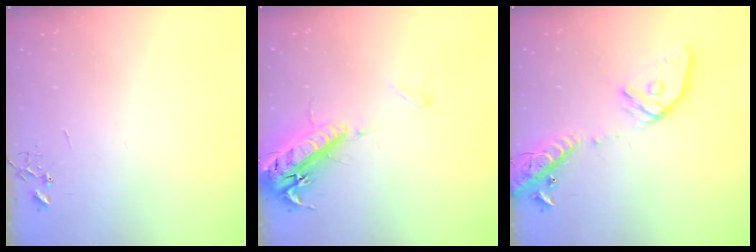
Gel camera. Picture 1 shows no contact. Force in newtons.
{"total": 17.4, "press": 16.9, "slide": 4.1}
{"total": 18.3, "press": 17.9, "slide": 3.6}